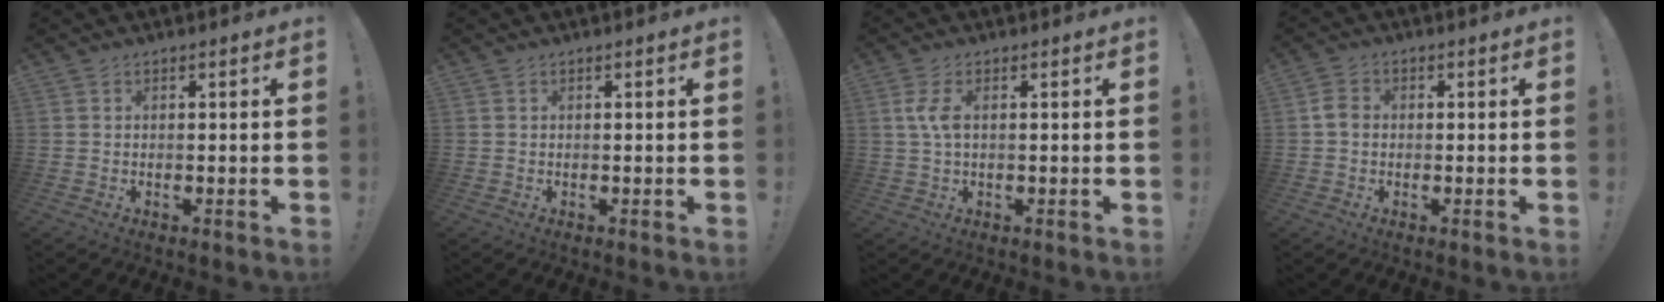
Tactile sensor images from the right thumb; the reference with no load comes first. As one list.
[{"total": 0.0}, {"total": 4.3, "force": [0.6, 1.7, 3.9], "torque": [-0.087, -0.001, 0.007]}, {"total": 3.4, "force": [-0.4, 2.7, 2.0], "torque": [-0.029, 0.010, -0.007]}]